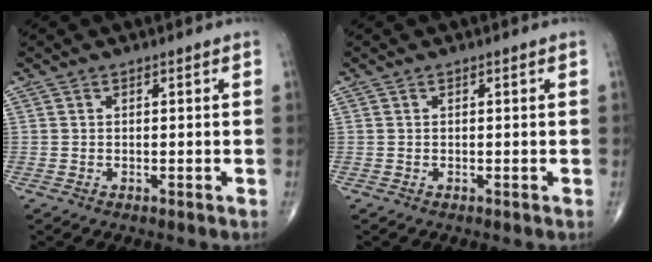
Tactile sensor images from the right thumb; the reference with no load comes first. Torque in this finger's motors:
{"motor_torque": [-0.04, 0.04, -0.01, 0.03, 0.00]}